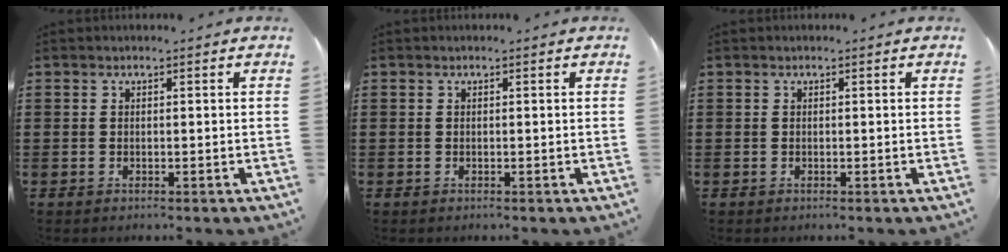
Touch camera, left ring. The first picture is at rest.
{"total": 0.0}
{"total": 0.0}